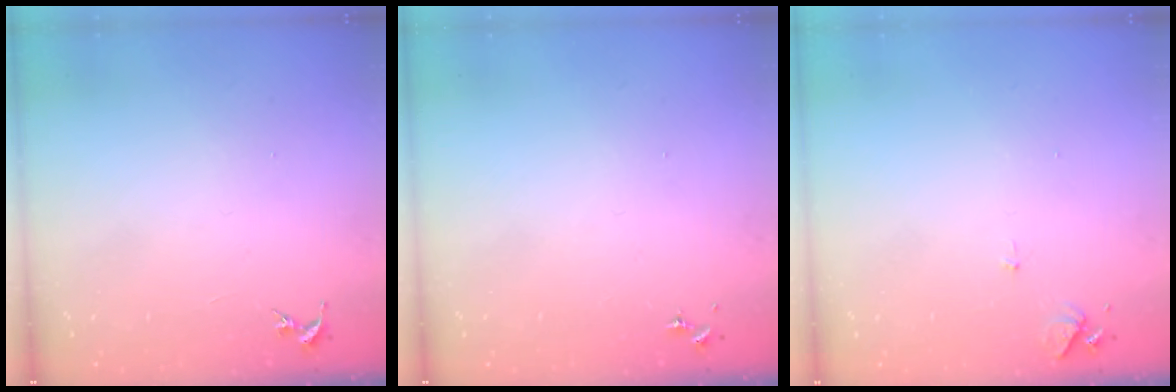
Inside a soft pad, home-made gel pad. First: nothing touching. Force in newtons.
{"total": 0.0}
{"total": 6.1, "press": 6.0, "slide": 0.8}